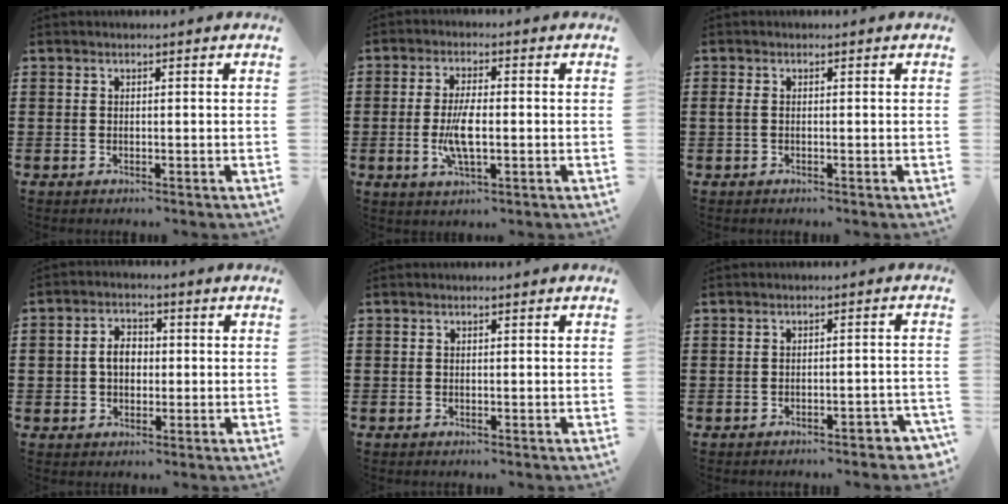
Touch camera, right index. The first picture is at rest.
{"total": 6.4, "force": [-1.0, 2.1, 5.9], "torque": [-0.129, -0.005, -0.025]}
{"total": 0.8, "force": [-0.1, 0.2, 0.7], "torque": [-0.014, -0.001, -0.002]}
{"total": 3.8, "force": [0.0, 3.0, 2.3], "torque": [-0.053, 0.011, -0.004]}
{"total": 0.0}
{"total": 2.0, "force": [-1.8, 0.3, 0.7], "torque": [-0.017, 0.002, -0.037]}